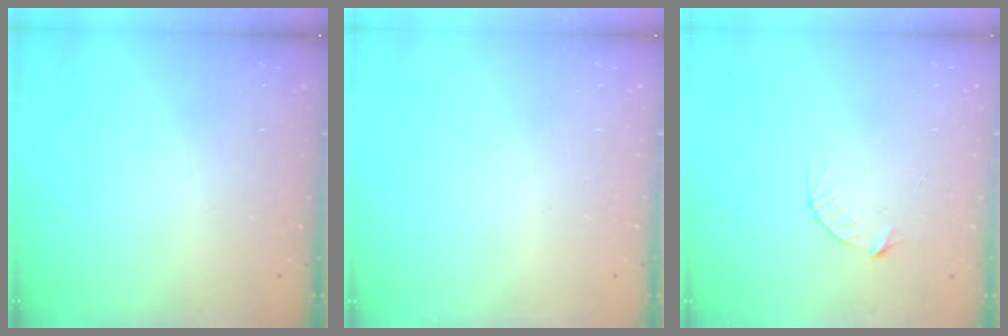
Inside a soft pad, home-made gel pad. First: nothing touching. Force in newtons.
{"total": 0.0}
{"total": 3.2, "press": 3.2, "slide": 0.3}